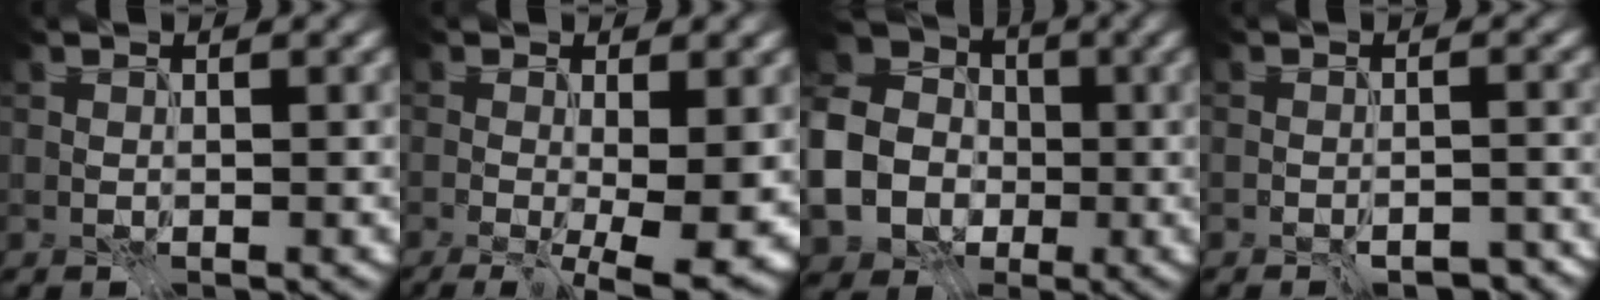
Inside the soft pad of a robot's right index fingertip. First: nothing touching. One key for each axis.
{"total": 7.2, "fx": -1.0, "fy": 2.0, "fz": 6.8, "tx": -0.079, "ty": -0.013, "tz": -0.012}
{"total": 9.2, "fx": -2.3, "fy": 8.1, "fz": 3.7, "tx": -0.103, "ty": -0.006, "tz": -0.046}
{"total": 2.2, "fx": -1.7, "fy": 0.6, "fz": 1.4, "tx": -0.008, "ty": 0.000, "tz": -0.019}